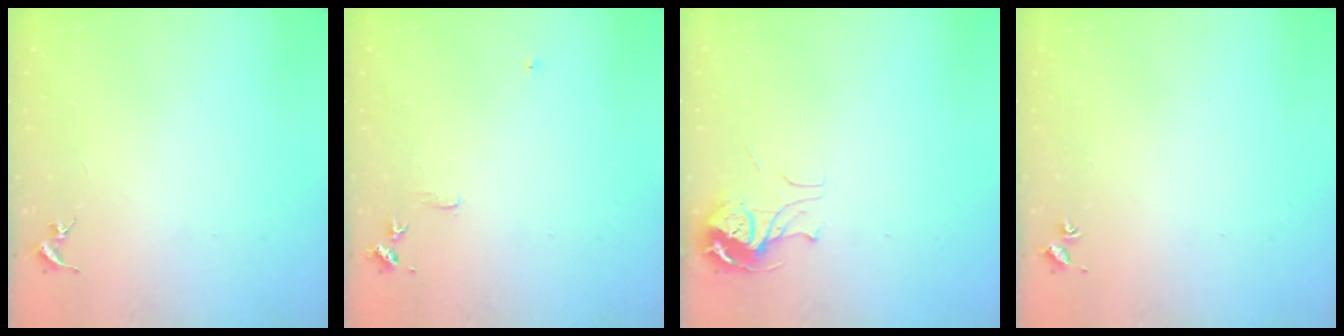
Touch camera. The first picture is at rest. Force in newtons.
{"total": 5.0, "press": 4.9, "slide": 0.6}
{"total": 6.7, "press": 6.7, "slide": 0.6}
{"total": 1.5, "press": 1.5, "slide": 0.2}